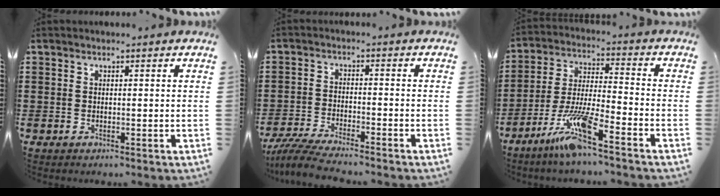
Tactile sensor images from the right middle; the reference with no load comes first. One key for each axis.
{"total": 4.9, "fx": -4.6, "fy": 0.2, "fz": 1.7, "tx": -0.050, "ty": -0.013, "tz": -0.094}
{"total": 9.6, "fx": -6.8, "fy": 0.4, "fz": 6.8, "tx": -0.154, "ty": -0.017, "tz": -0.138}